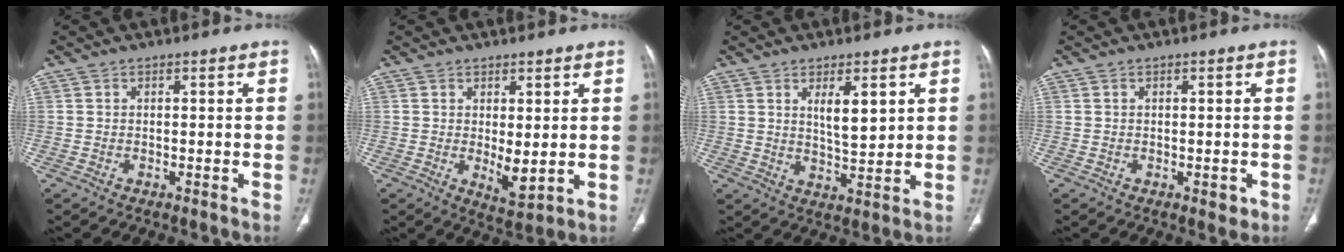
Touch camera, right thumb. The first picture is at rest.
{"total": 4.9, "force": [0.2, 1.9, 4.5], "torque": [-0.066, -0.018, 0.013]}
{"total": 6.4, "force": [2.6, 2.1, 5.5], "torque": [-0.082, -0.027, 0.048]}
{"total": 1.8, "force": [-0.7, 1.1, 1.3], "torque": [-0.009, 0.000, -0.005]}